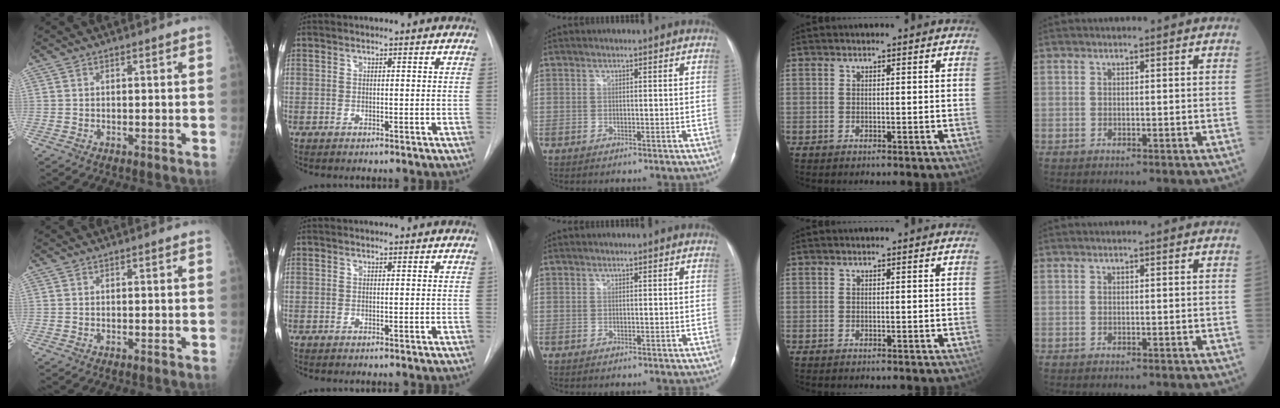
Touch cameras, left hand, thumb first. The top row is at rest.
{}